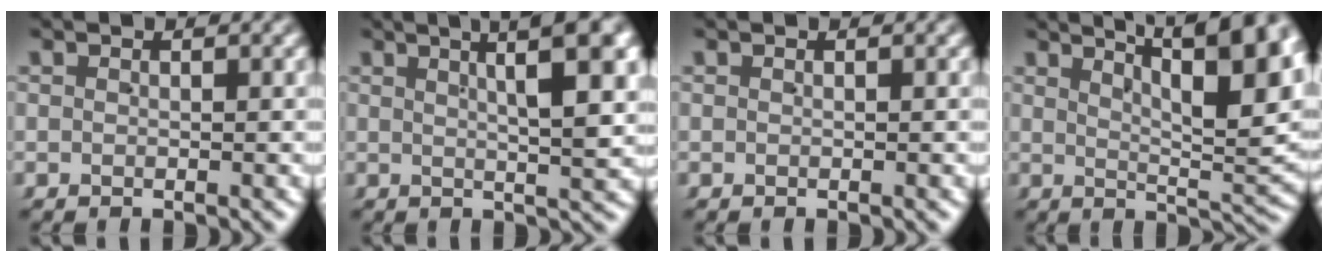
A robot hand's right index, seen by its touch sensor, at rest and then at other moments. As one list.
[{"total": 6.9, "force": [3.3, 0.7, 6.0], "torque": [-0.075, 0.022, 0.049]}, {"total": 0.0}, {"total": 10.1, "force": [4.9, 2.7, 8.4], "torque": [-0.094, 0.012, 0.072]}]